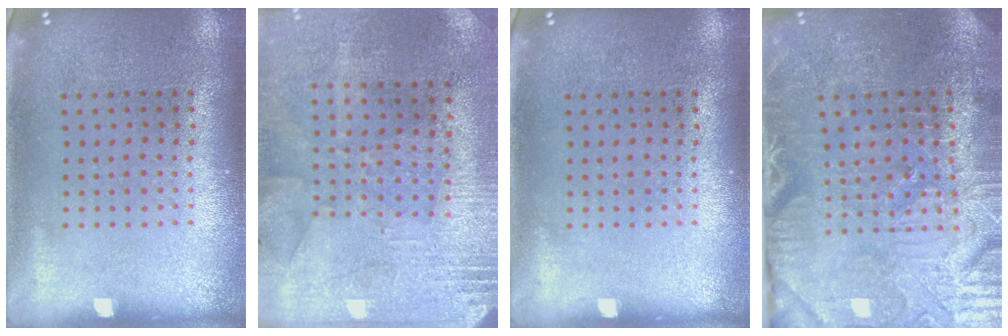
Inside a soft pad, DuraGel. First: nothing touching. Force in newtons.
{"total": 2.7, "press": 2.4, "slide": 1.3}
{"total": 0.0}
{"total": 4.0, "press": 3.9, "slide": 0.6}